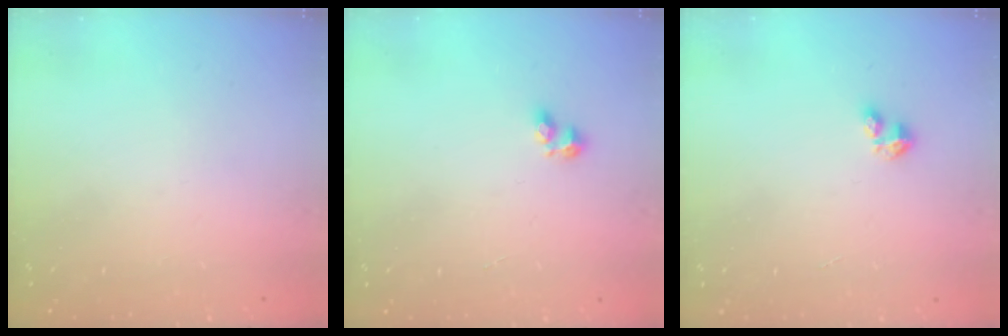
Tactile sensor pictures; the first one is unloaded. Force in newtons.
{"total": 2.4, "press": 2.3, "slide": 0.8}
{"total": 1.6, "press": 1.6, "slide": 0.3}